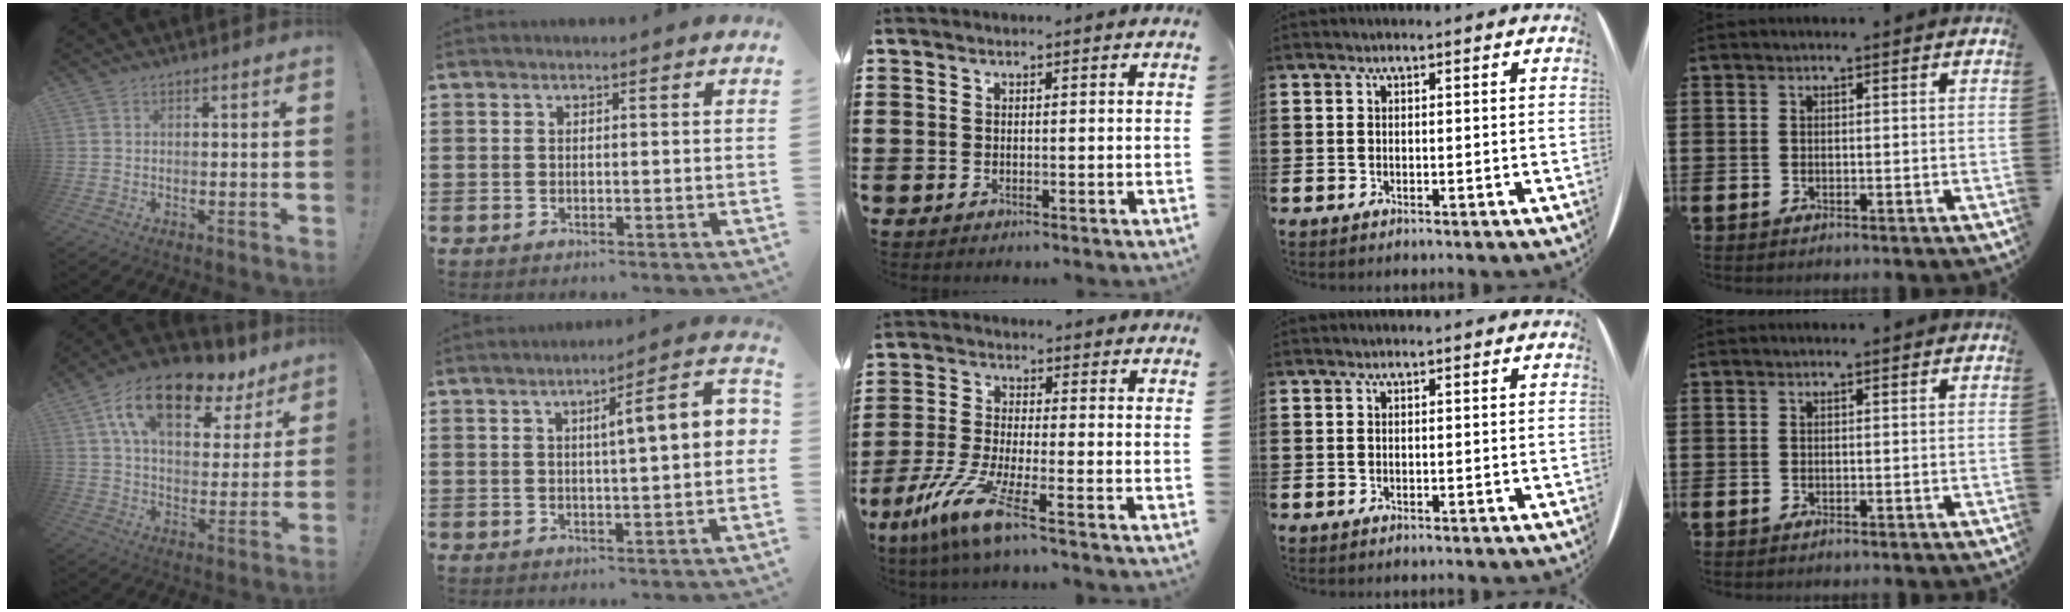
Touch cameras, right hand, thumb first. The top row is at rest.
{"thumb": {"total": 17.7, "force": [10.2, 8.7, 11.5], "torque": [-0.184, -0.053, 0.176]}, "index": {"total": 6.3, "force": [0.8, 0.6, 6.2], "torque": [-0.100, -0.006, 0.003]}, "middle": {"total": 8.3, "force": [-5.2, 0.6, 6.4], "torque": [-0.151, -0.023, -0.104]}}